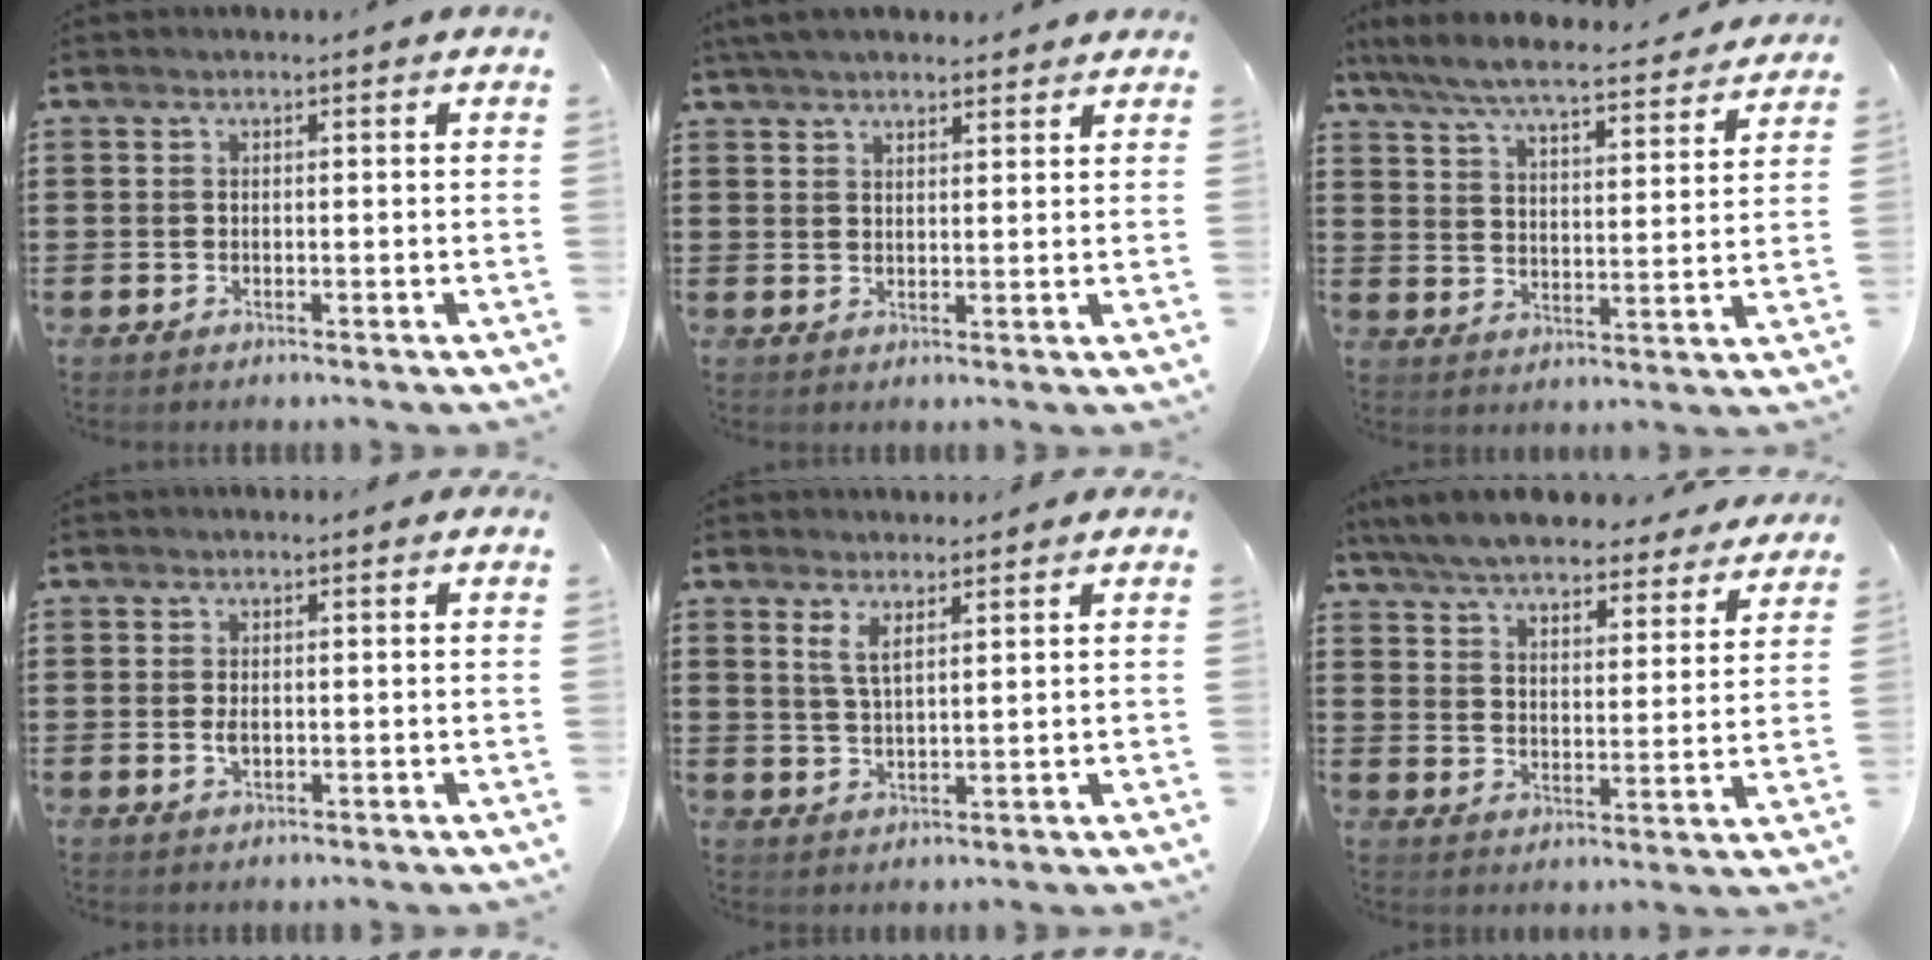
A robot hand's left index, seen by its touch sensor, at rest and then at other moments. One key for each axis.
{"total": 3.8, "fx": 3.5, "fy": 0.5, "fz": 1.3, "tx": -0.033, "ty": -0.001, "tz": 0.066}
{"total": 6.9, "fx": 6.4, "fy": 0.2, "fz": 2.5, "tx": -0.076, "ty": -0.041, "tz": 0.110}
{"total": 1.6, "fx": 0.0, "fy": 0.7, "fz": 1.4, "tx": -0.029, "ty": 0.001, "tz": -0.001}
{"total": 3.4, "fx": 2.3, "fy": 1.1, "fz": 2.3, "tx": -0.051, "ty": 0.004, "tz": 0.041}
{"total": 7.1, "fx": 6.8, "fy": 0.7, "fz": 2.0, "tx": -0.069, "ty": -0.036, "tz": 0.121}